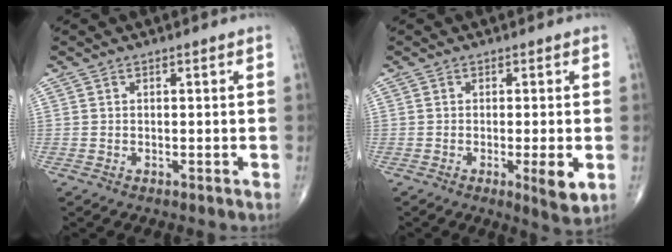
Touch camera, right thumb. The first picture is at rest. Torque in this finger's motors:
{"motor_torque": [2.83, 2.18, 2.34, -0.42, 0.30]}